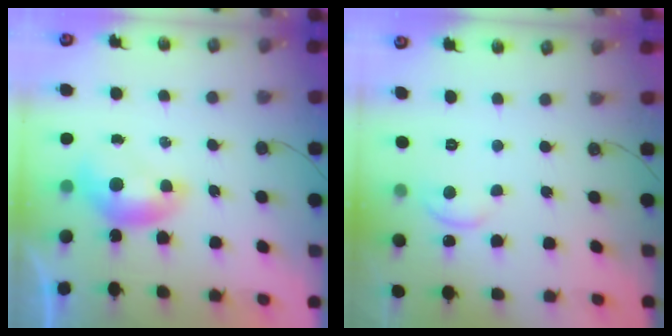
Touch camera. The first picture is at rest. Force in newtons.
{"total": 0.6, "press": 0.2, "slide": 0.6}